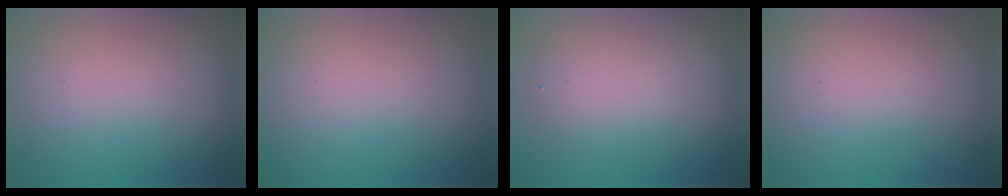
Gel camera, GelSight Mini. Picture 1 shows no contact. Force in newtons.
{"total": 0.0}
{"total": 4.2, "press": 4.2, "slide": 0.1}
{"total": 0.0}